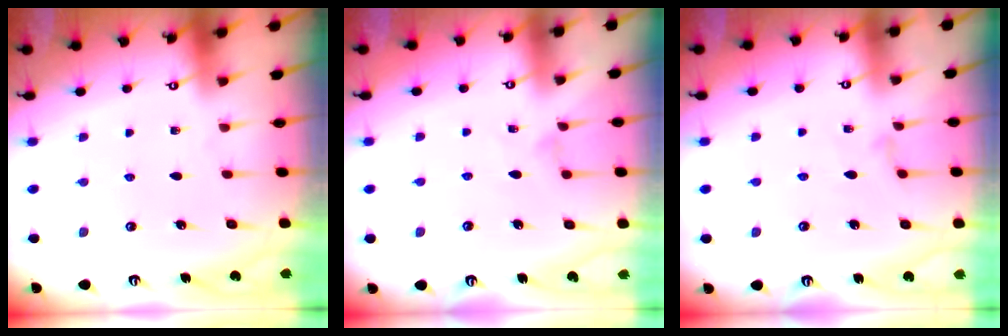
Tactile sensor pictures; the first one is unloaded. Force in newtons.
{"total": 0.0}
{"total": 1.3, "press": 1.2, "slide": 0.3}